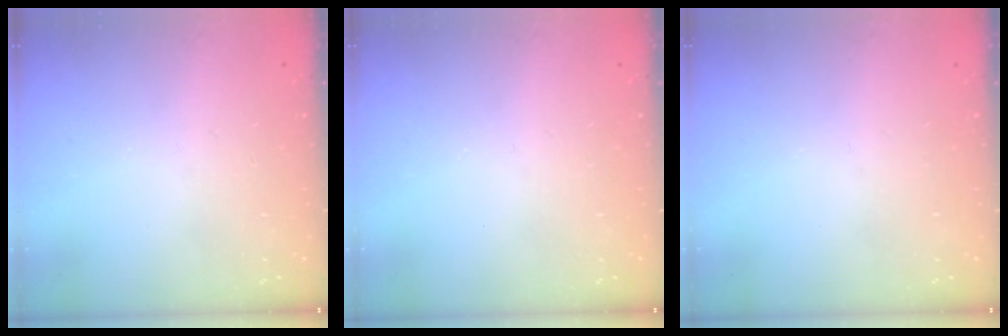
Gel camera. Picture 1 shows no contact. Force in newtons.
{"total": 0.0}
{"total": 0.0}